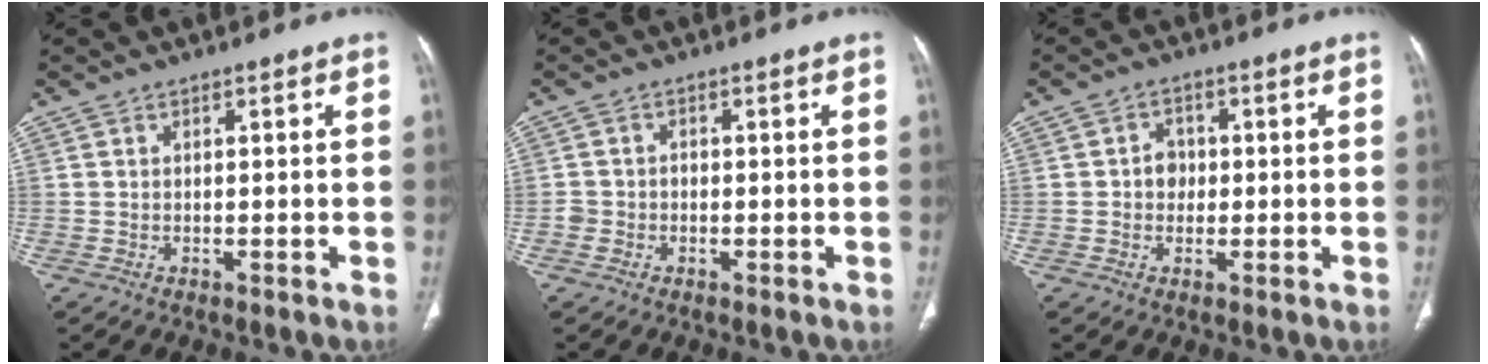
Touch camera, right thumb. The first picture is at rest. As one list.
[{"total": 2.0, "force": [-0.7, 1.8, 0.5], "torque": [-0.004, 0.013, -0.017]}, {"total": 3.4, "force": [0.0, 3.0, 1.7], "torque": [-0.005, 0.008, -0.006]}]